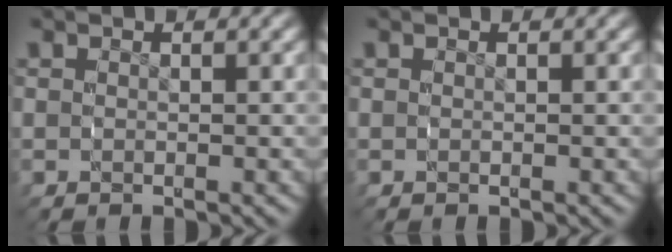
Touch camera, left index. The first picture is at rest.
{"total": 0.0}